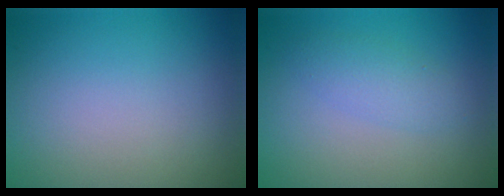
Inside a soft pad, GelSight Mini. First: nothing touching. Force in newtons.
{"total": 2.1, "press": 2.1, "slide": 0.1}